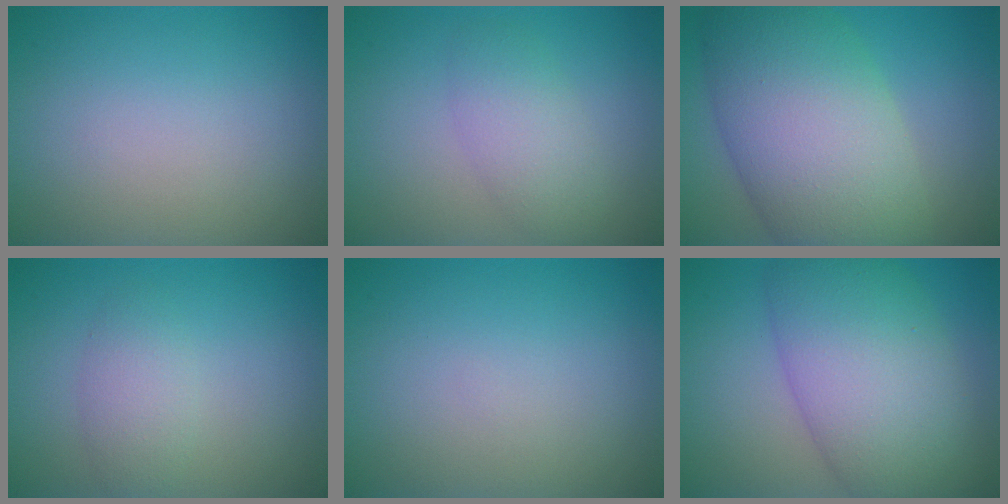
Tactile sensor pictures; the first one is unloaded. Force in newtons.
{"total": 3.2, "press": 3.2, "slide": 0.0}
{"total": 12.3, "press": 12.3, "slide": 0.7}
{"total": 2.3, "press": 2.3, "slide": 0.1}
{"total": 0.0}
{"total": 10.4, "press": 10.4, "slide": 0.4}